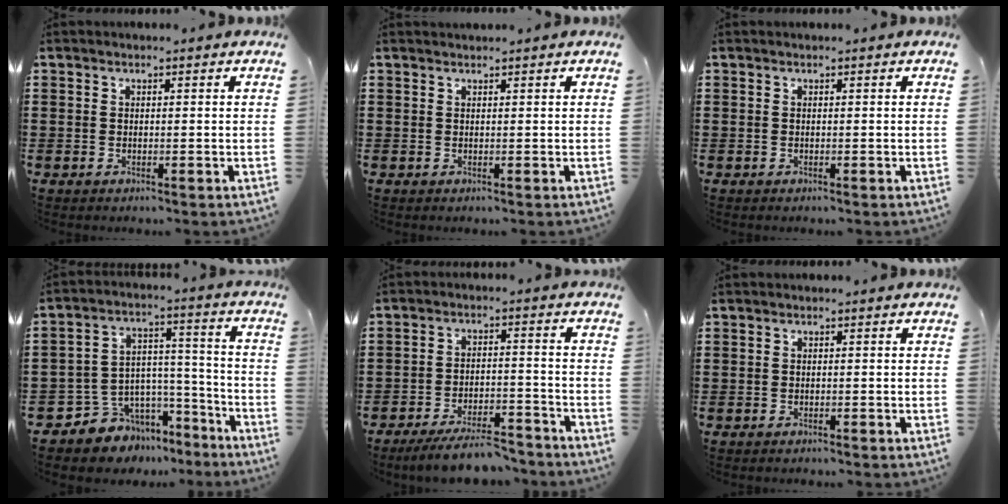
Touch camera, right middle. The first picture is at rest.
{"total": 0.6, "force": [0.6, -0.1, -0.1], "torque": [-0.001, -0.003, 0.013]}
{"total": 0.0}
{"total": 6.3, "force": [-4.9, 3.9, -0.6], "torque": [-0.007, 0.005, -0.091]}
{"total": 7.1, "force": [-6.4, 1.0, 3.0], "torque": [-0.052, 0.004, -0.118]}
{"total": 0.5, "force": [-0.5, 0.0, 0.0], "torque": [-0.001, -0.001, -0.011]}